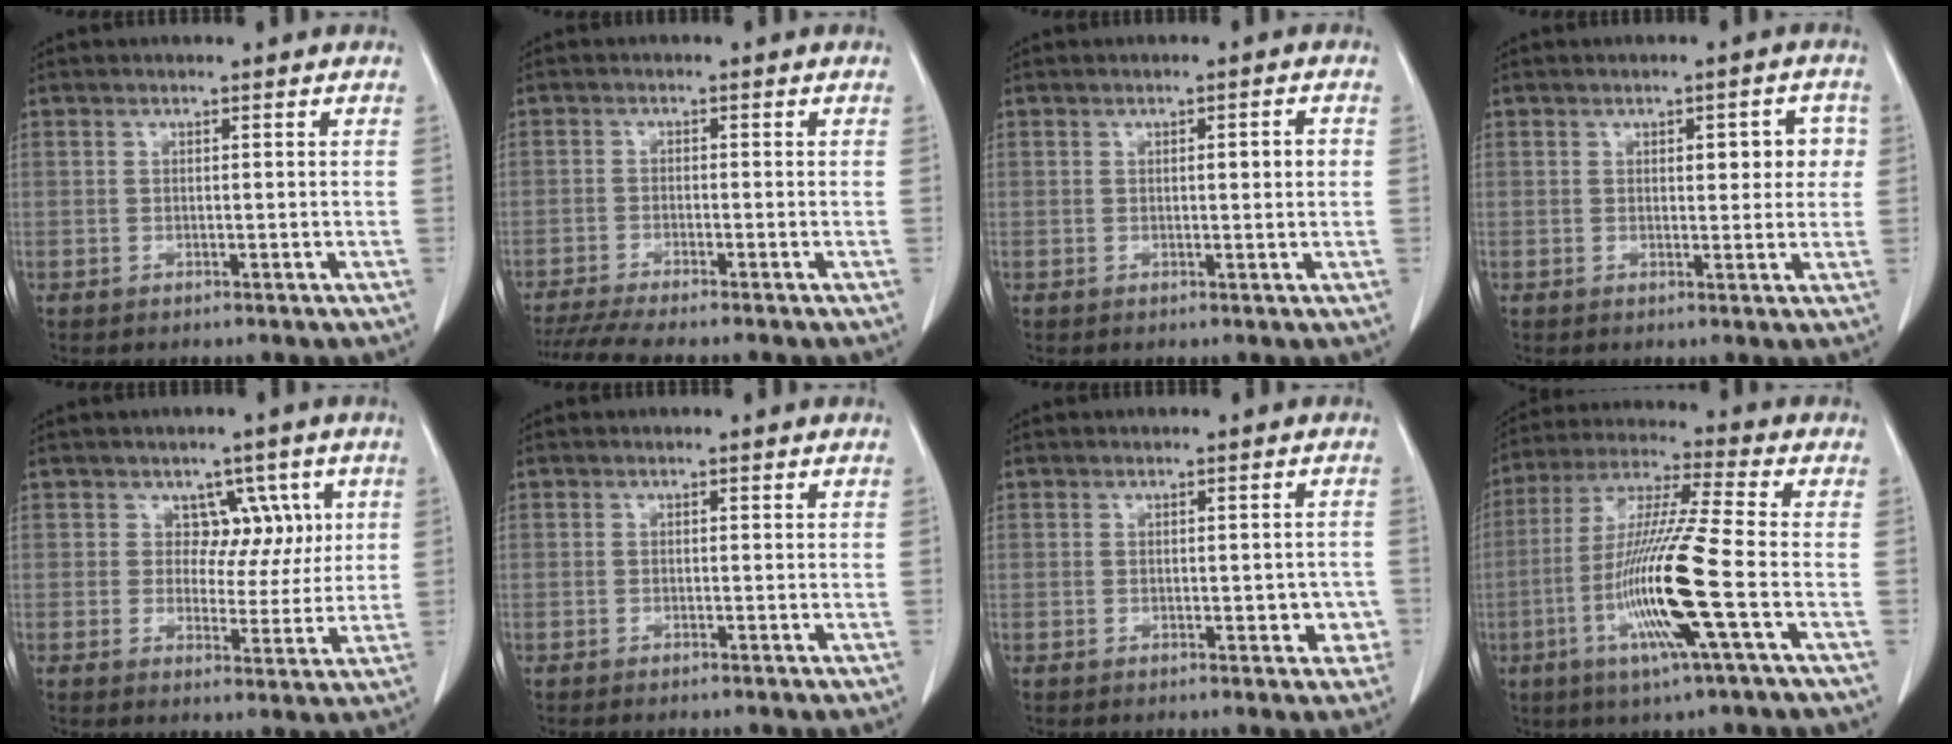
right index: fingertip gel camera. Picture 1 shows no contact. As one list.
[{"total": 7.4, "force": [-6.4, -0.2, 3.7], "torque": [-0.055, -0.019, -0.108]}, {"total": 2.4, "force": [0.3, 0.4, 2.4], "torque": [-0.036, 0.002, 0.005]}, {"total": 4.9, "force": [1.1, 2.2, 4.3], "torque": [-0.043, 0.014, 0.015]}, {"total": 5.2, "force": [2.0, 4.4, 2.1], "torque": [-0.001, 0.008, 0.026]}, {"total": 0.7, "force": [-0.6, 0.0, 0.3], "torque": [-0.007, -0.002, -0.010]}, {"total": 3.2, "force": [-0.9, 1.7, 2.6], "torque": [-0.017, 0.010, -0.003]}, {"total": 14.7, "force": [-4.3, -0.9, 14.1], "torque": [-0.286, -0.014, -0.087]}]